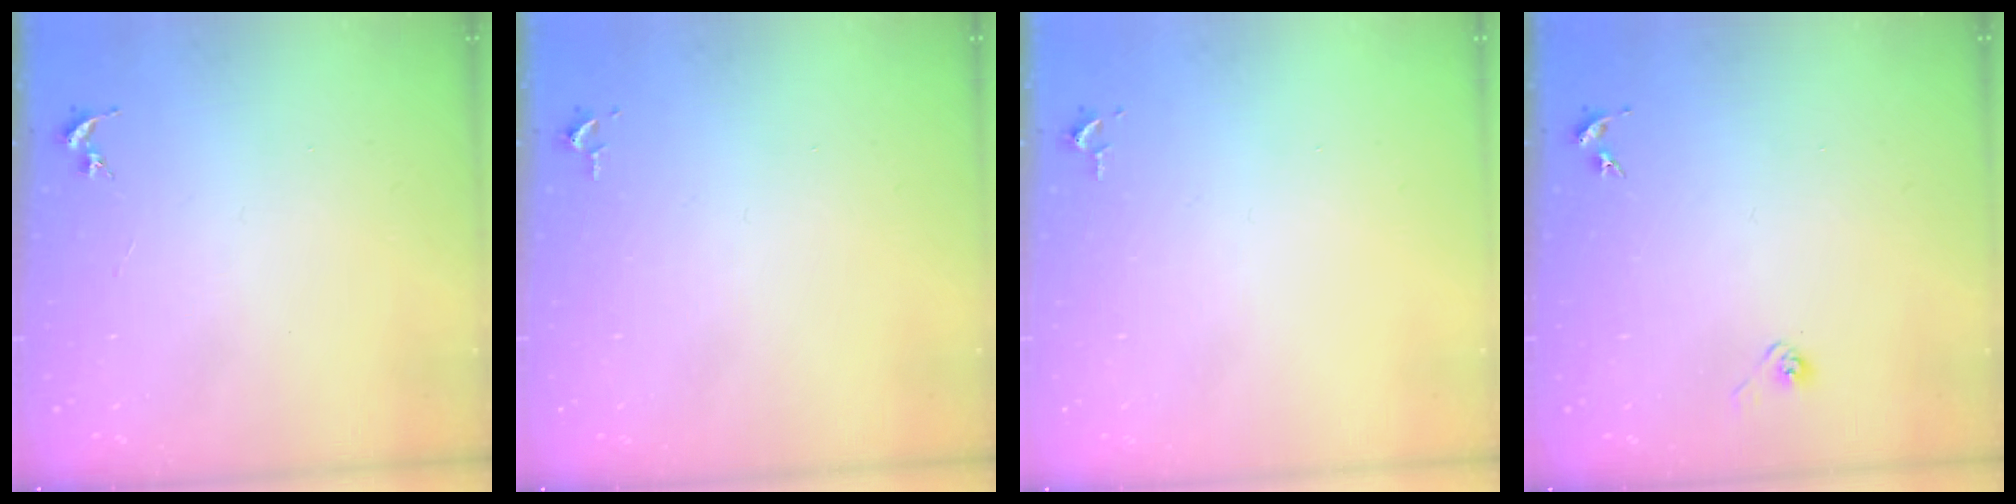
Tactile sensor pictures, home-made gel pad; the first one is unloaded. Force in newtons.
{"total": 2.6, "press": 2.6, "slide": 0.4}
{"total": 2.6, "press": 2.6, "slide": 0.4}
{"total": 2.8, "press": 2.6, "slide": 1.1}